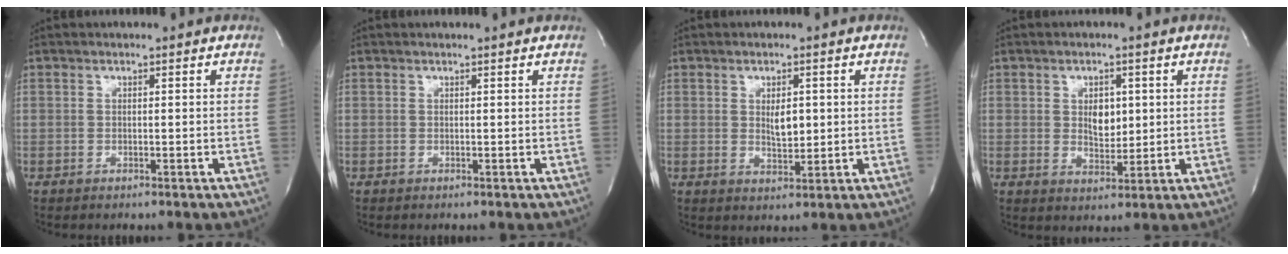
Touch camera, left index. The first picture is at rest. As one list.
[{"total": 1.1, "force": [1.1, -0.1, 0.2], "torque": [-0.008, 0.004, 0.012]}, {"total": 3.4, "force": [0.7, 1.5, 3.0], "torque": [-0.051, -0.006, 0.015]}, {"total": 4.1, "force": [1.0, 2.5, 3.1], "torque": [-0.050, -0.004, 0.022]}]